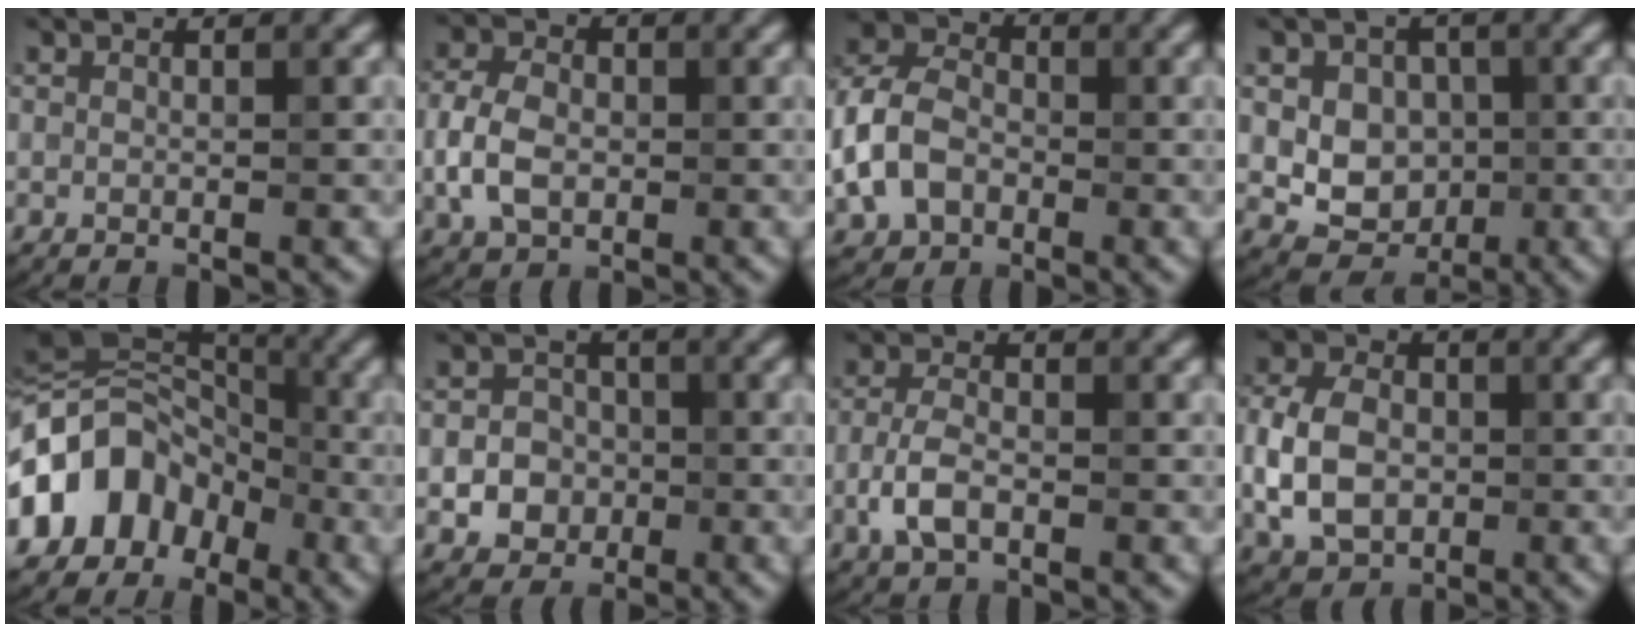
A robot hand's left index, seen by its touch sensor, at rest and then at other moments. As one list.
[{"total": 4.6, "force": [-0.7, 3.2, 3.2], "torque": [-0.076, 0.006, -0.017]}, {"total": 6.6, "force": [-2.0, 4.7, 4.2], "torque": [-0.104, 0.008, -0.052]}, {"total": 6.3, "force": [0.6, 5.2, 3.5], "torque": [-0.047, 0.011, 0.001]}, {"total": 11.1, "force": [-4.1, 8.1, 6.3], "torque": [-0.118, 0.020, -0.099]}, {"total": 4.3, "force": [-1.0, 3.8, 1.8], "torque": [-0.008, 0.008, -0.032]}, {"total": 3.2, "force": [-1.3, 1.5, 2.5], "torque": [-0.057, 0.005, -0.031]}, {"total": 6.6, "force": [-0.9, 4.8, 4.5], "torque": [-0.106, 0.005, -0.025]}]